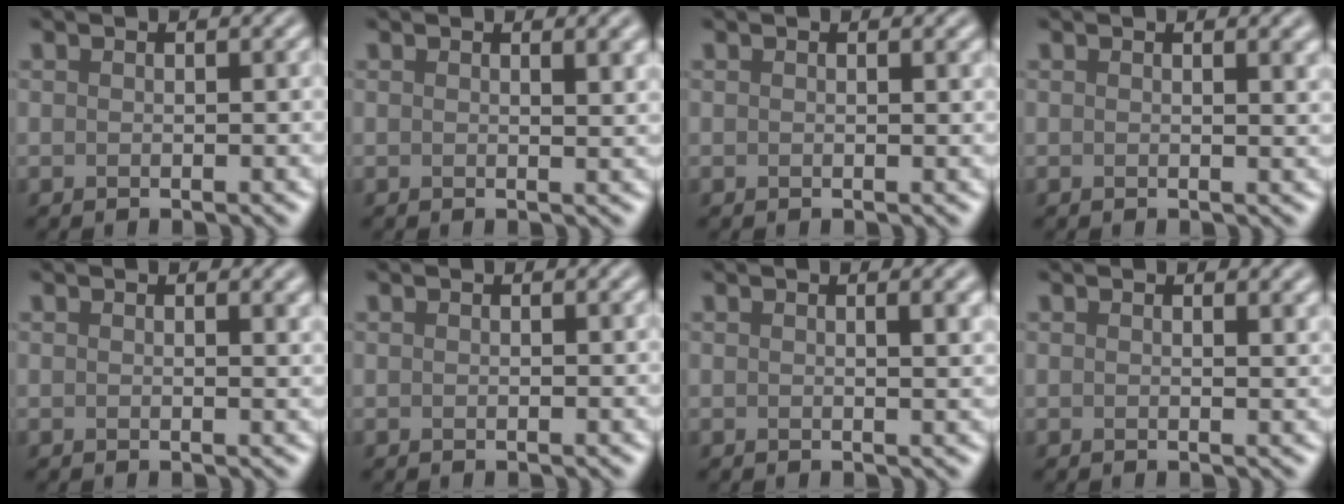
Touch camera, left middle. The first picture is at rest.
{"total": 1.3, "force": [0.7, 0.3, 1.0], "torque": [-0.010, -0.001, 0.012]}
{"total": 0.0}
{"total": 1.1, "force": [0.7, 0.2, 0.8], "torque": [-0.007, 0.000, 0.012]}
{"total": 0.9, "force": [0.5, 0.3, 0.6], "torque": [-0.005, -0.002, 0.009]}
{"total": 0.0}
{"total": 1.6, "force": [0.6, 0.4, 1.4], "torque": [-0.013, 0.001, 0.009]}
{"total": 1.0, "force": [0.7, 0.3, 0.6], "torque": [-0.006, -0.002, 0.011]}